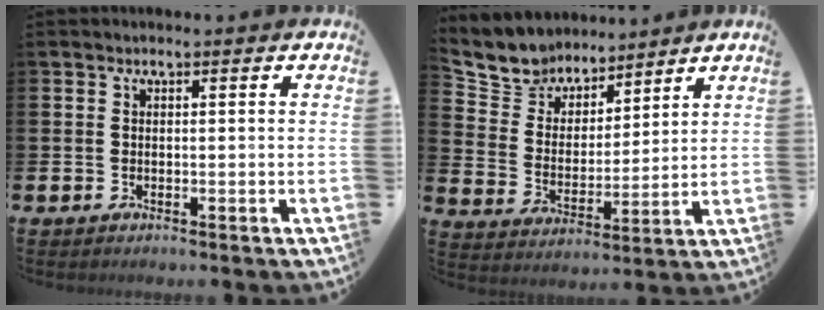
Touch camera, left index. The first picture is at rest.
{"total": 7.1, "force": [6.6, 2.7, -0.7], "torque": [-0.032, -0.059, 0.119]}